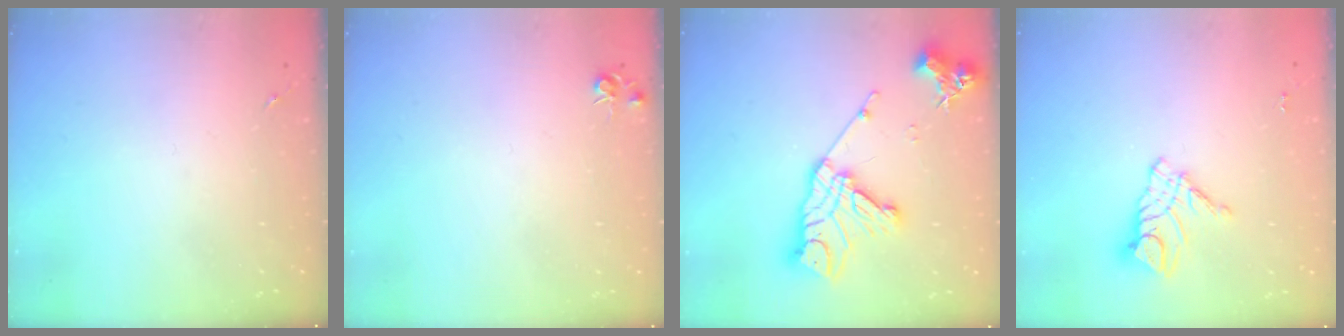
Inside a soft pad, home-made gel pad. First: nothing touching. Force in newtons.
{"total": 4.3, "press": 4.3, "slide": 0.5}
{"total": 17.7, "press": 17.6, "slide": 1.3}
{"total": 10.8, "press": 10.7, "slide": 0.7}